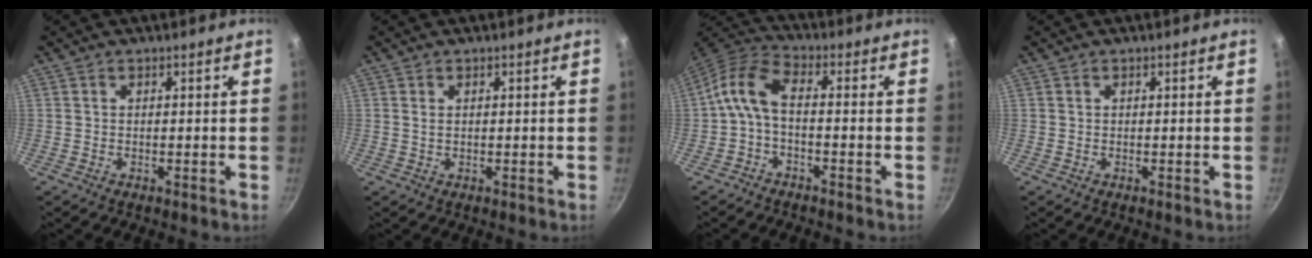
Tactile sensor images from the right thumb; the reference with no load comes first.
{"total": 0.9, "force": [0.2, 0.6, 0.7], "torque": [-0.011, 0.001, 0.004]}
{"total": 7.4, "force": [-1.6, 3.5, 6.3], "torque": [-0.148, 0.036, -0.043]}
{"total": 0.0}